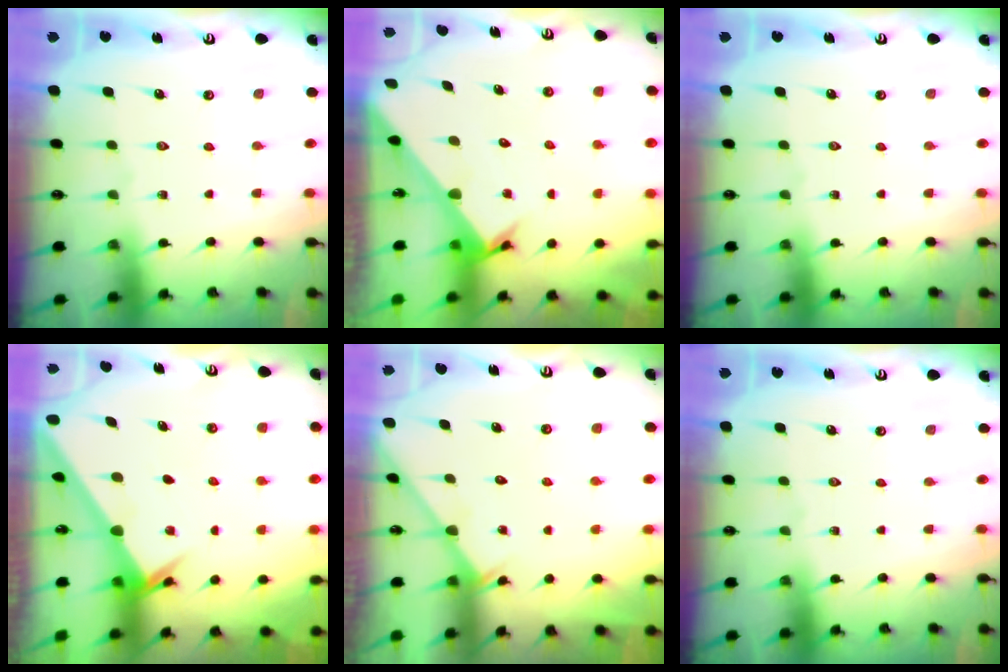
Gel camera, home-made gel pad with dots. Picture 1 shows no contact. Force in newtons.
{"total": 2.2, "press": 2.2, "slide": 0.1}
{"total": 0.0}
{"total": 2.3, "press": 2.3, "slide": 0.3}
{"total": 2.6, "press": 2.5, "slide": 0.3}
{"total": 0.0}